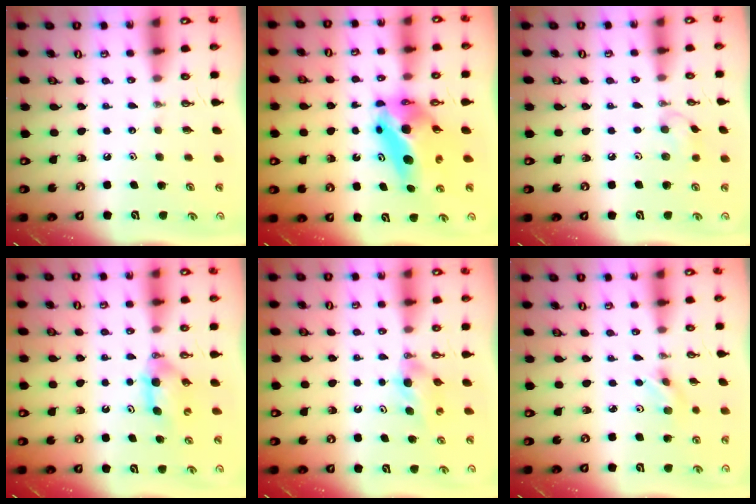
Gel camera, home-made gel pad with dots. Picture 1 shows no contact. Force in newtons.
{"total": 11.1, "press": 10.7, "slide": 3.0}
{"total": 6.7, "press": 5.9, "slide": 3.2}
{"total": 6.4, "press": 3.6, "slide": 5.3}
{"total": 5.1, "press": 5.0, "slide": 0.6}
{"total": 3.2, "press": 3.1, "slide": 0.7}